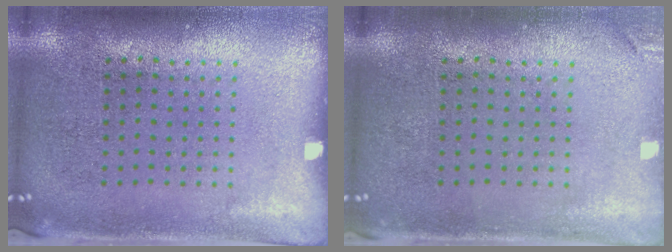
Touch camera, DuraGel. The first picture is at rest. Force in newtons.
{"total": 1.1, "press": 1.1, "slide": 0.3}